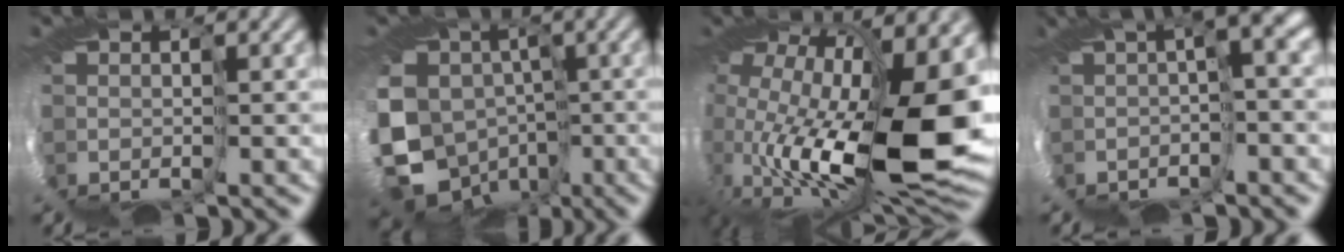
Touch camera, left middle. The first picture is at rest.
{"total": 9.8, "force": [-2.0, 9.2, 2.7], "torque": [-0.121, -0.033, -0.047]}
{"total": 12.0, "force": [0.9, 4.0, 11.3], "torque": [-0.236, -0.050, 0.037]}
{"total": 3.1, "force": [-0.2, -2.4, 2.0], "torque": [-0.040, -0.002, -0.005]}